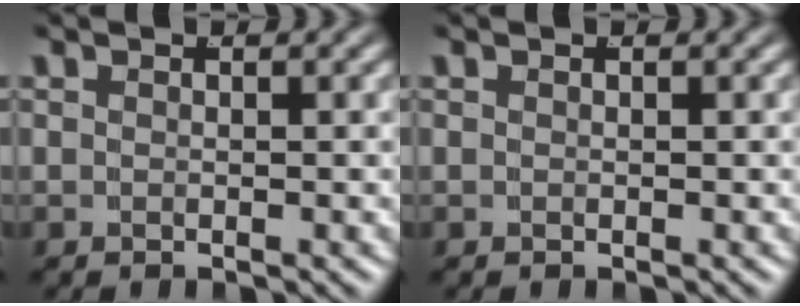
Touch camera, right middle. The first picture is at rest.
{"total": 0.0}